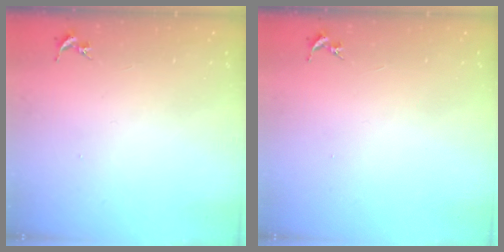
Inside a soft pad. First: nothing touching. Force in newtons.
{"total": 0.0}